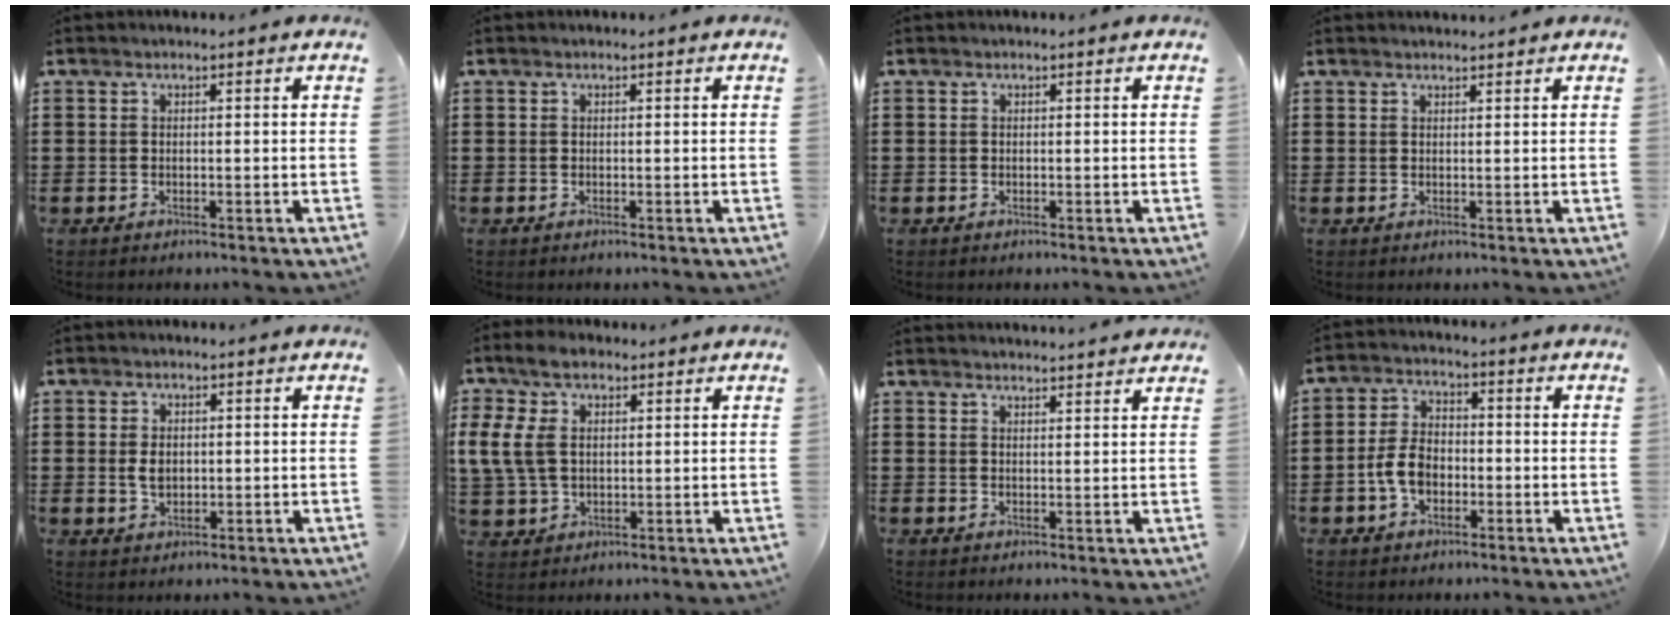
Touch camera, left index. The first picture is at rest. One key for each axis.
{"total": 0.0}
{"total": 0.0}
{"total": 1.0, "fx": 1.0, "fy": 0.0, "fz": 0.1, "tx": -0.004, "ty": -0.002, "tz": 0.019}
{"total": 2.8, "fx": 0.1, "fy": 1.8, "fz": 2.1, "tx": -0.051, "ty": 0.002, "tz": 0.000}
{"total": 8.0, "fx": 3.2, "fy": 5.0, "fz": 5.4, "tx": -0.145, "ty": 0.010, "tz": 0.053}
{"total": 2.1, "fx": 2.1, "fy": -0.2, "fz": -0.1, "tx": -0.005, "ty": -0.006, "tz": 0.041}
{"total": 5.7, "fx": -1.8, "fy": 3.7, "fz": 4.0, "tx": -0.100, "ty": 0.002, "tz": -0.040}